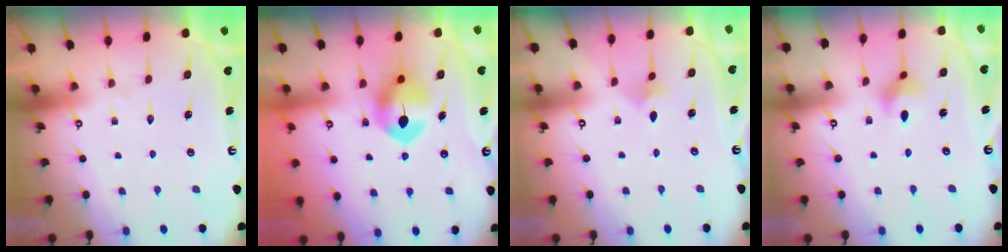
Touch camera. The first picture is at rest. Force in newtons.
{"total": 9.7, "press": 9.7, "slide": 0.8}
{"total": 2.5, "press": 2.4, "slide": 0.6}
{"total": 3.5, "press": 3.5, "slide": 0.5}